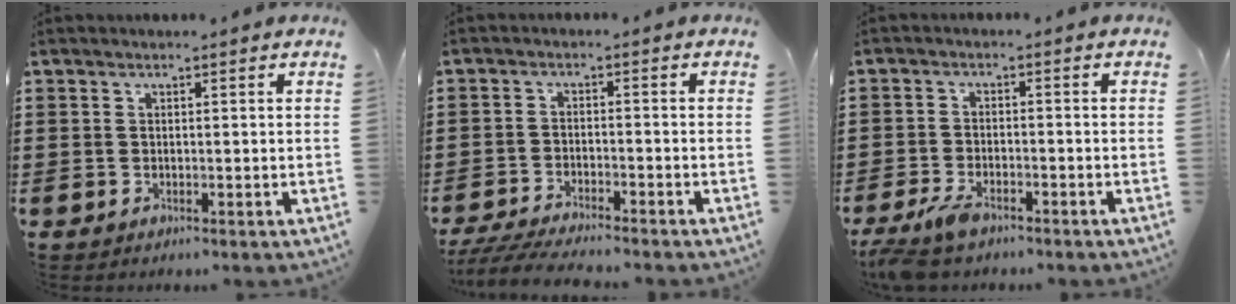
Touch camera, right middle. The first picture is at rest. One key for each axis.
{"total": 4.5, "fx": -4.3, "fy": 0.1, "fz": 1.4, "tx": -0.043, "ty": -0.014, "tz": -0.090}
{"total": 3.9, "fx": -3.1, "fy": 1.0, "fz": 2.0, "tx": -0.055, "ty": -0.006, "tz": -0.066}